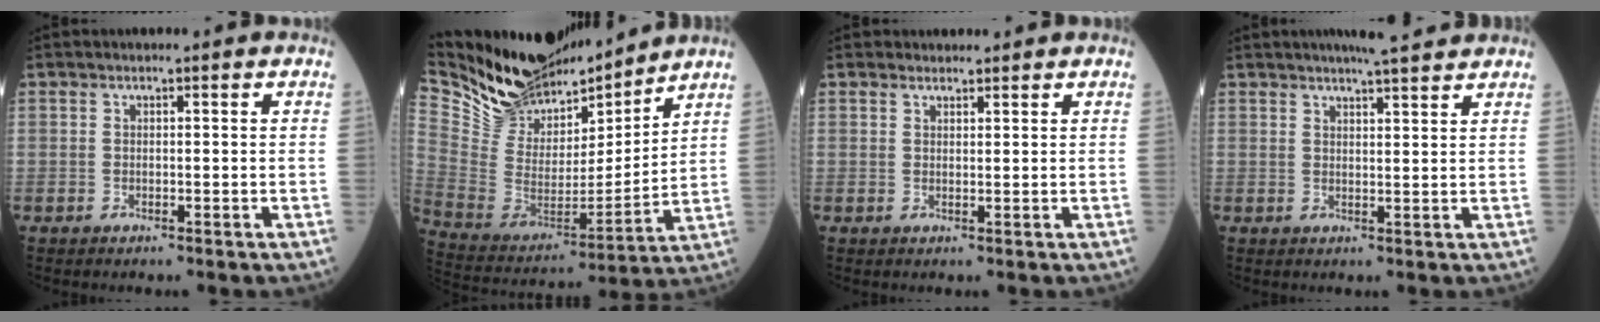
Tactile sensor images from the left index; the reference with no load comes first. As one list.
[{"total": 17.4, "force": [15.6, 5.2, 5.6], "torque": [-0.120, -0.015, 0.286]}, {"total": 1.2, "force": [1.1, 0.6, -0.1], "torque": [-0.002, 0.006, 0.018]}, {"total": 6.2, "force": [5.5, 0.4, 2.9], "torque": [-0.044, 0.013, 0.075]}]